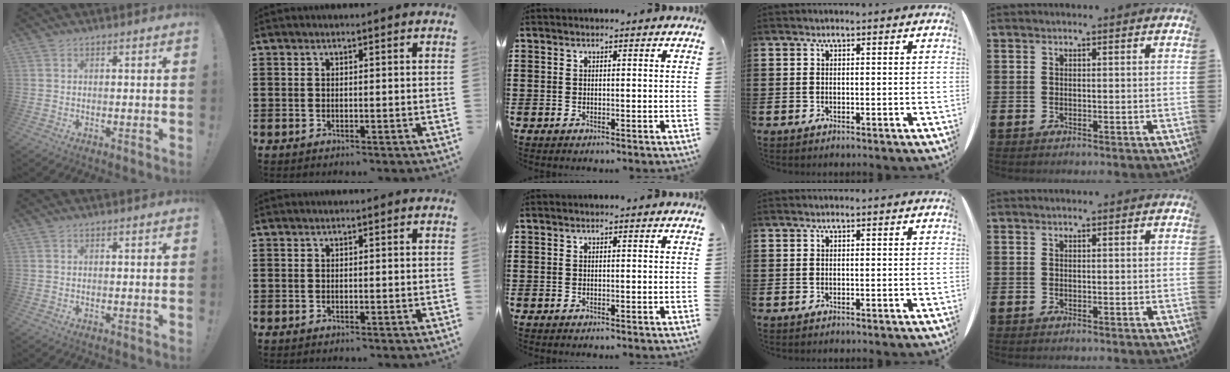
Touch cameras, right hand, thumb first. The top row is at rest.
{}